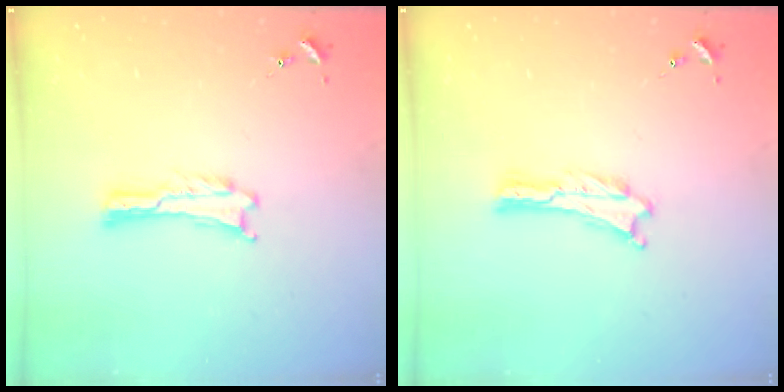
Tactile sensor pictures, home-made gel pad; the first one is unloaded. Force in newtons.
{"total": 0.0}